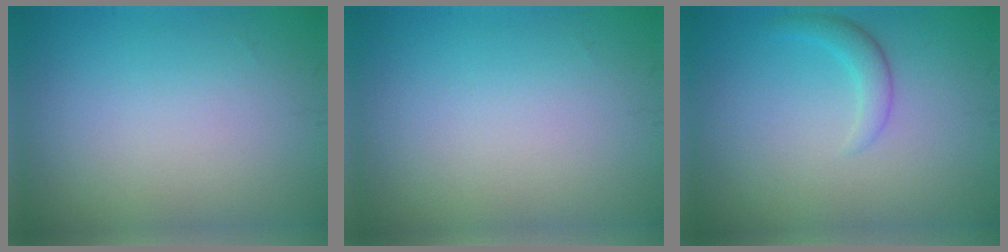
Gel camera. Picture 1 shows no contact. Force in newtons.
{"total": 0.0}
{"total": 1.8, "press": 1.8, "slide": 0.1}